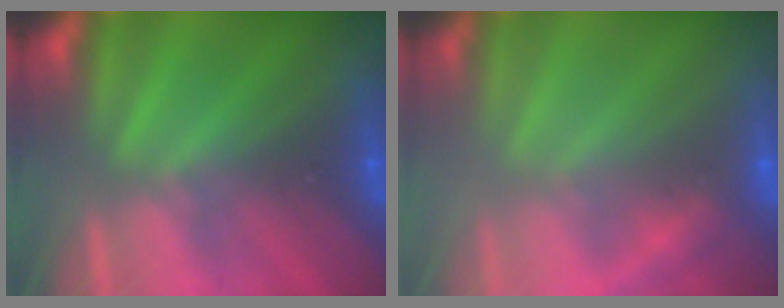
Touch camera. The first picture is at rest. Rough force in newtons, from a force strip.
{"total": 2.4}